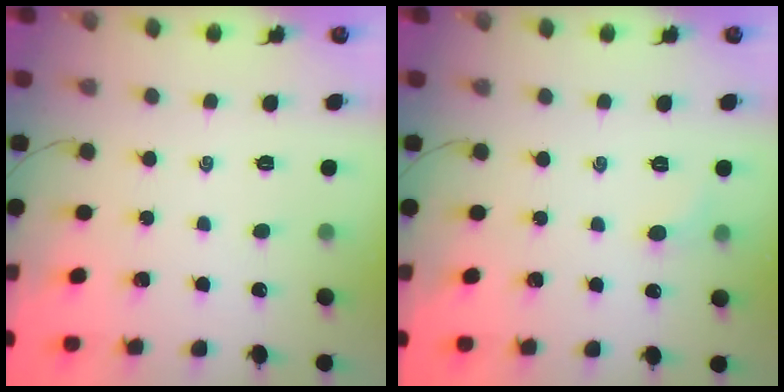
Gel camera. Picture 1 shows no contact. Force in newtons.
{"total": 4.2, "press": 4.0, "slide": 1.3}